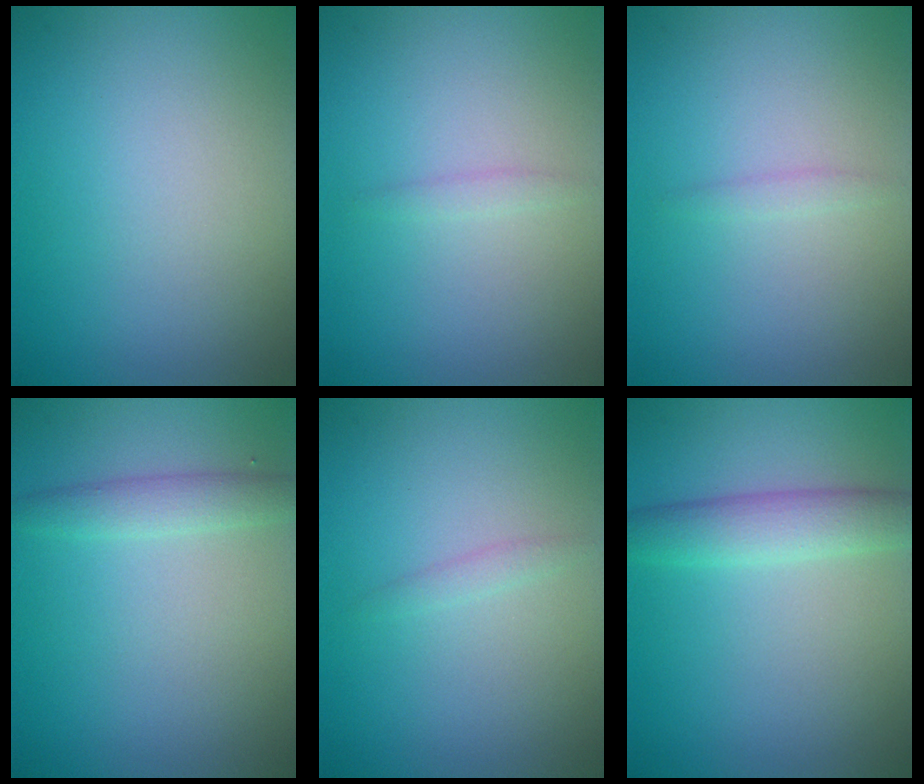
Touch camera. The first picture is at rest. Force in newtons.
{"total": 0.7, "press": 0.7, "slide": 0.1}
{"total": 0.7, "press": 0.7, "slide": 0.1}
{"total": 2.0, "press": 2.0, "slide": 0.2}
{"total": 0.7, "press": 0.7, "slide": 0.0}
{"total": 3.2, "press": 3.2, "slide": 0.0}